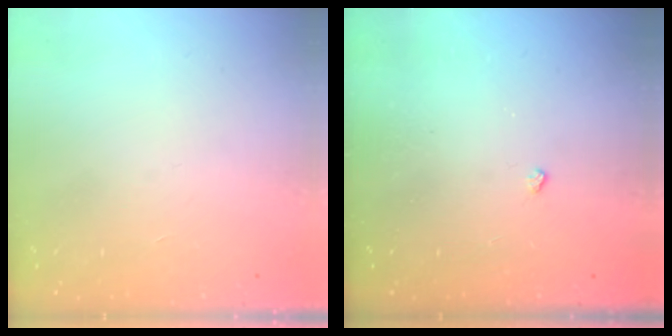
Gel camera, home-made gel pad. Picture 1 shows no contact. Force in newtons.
{"total": 3.0, "press": 2.9, "slide": 0.4}